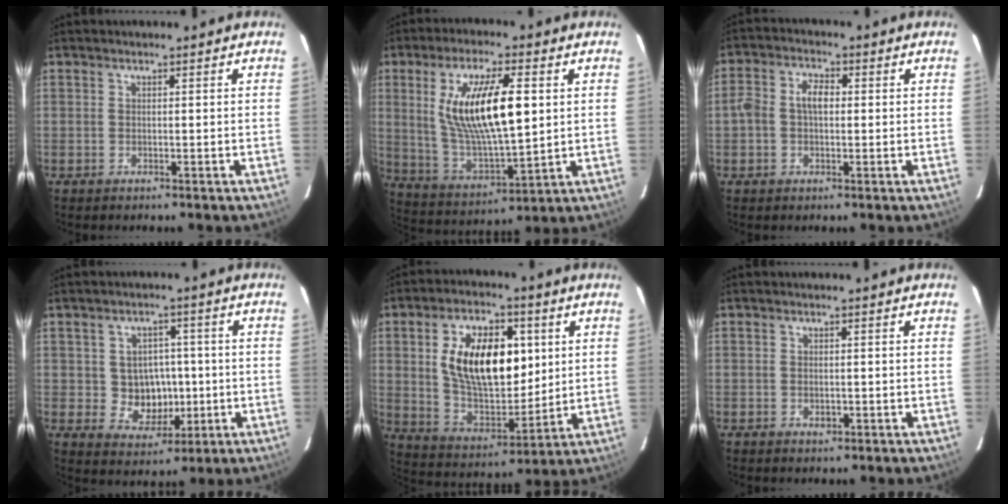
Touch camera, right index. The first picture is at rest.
{"total": 17.2, "force": [3.9, 5.6, 15.8], "torque": [-0.300, -0.003, 0.083]}
{"total": 4.9, "force": [-0.1, 3.3, 3.7], "torque": [-0.069, 0.017, -0.004]}
{"total": 7.5, "force": [-0.5, 6.9, 2.8], "torque": [-0.059, 0.011, 0.010]}
{"total": 18.5, "force": [4.2, 10.3, 14.8], "torque": [-0.262, 0.011, 0.088]}
{"total": 1.1, "force": [-0.3, 0.9, 0.7], "torque": [-0.008, 0.000, -0.004]}